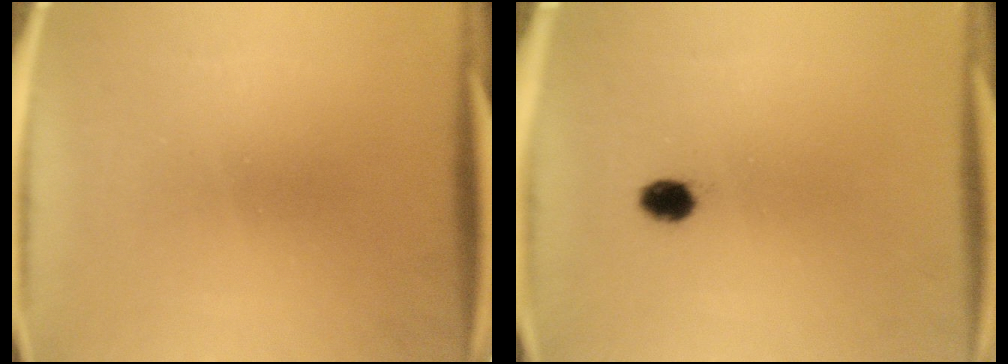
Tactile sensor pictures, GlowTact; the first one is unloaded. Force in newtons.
{"total": 2.9}